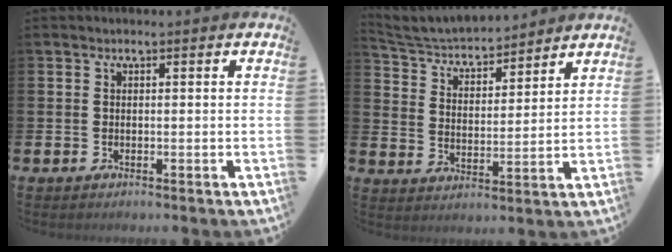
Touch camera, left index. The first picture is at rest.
{"total": 5.0, "force": [4.8, 1.1, 0.7], "torque": [-0.039, -0.038, 0.079]}